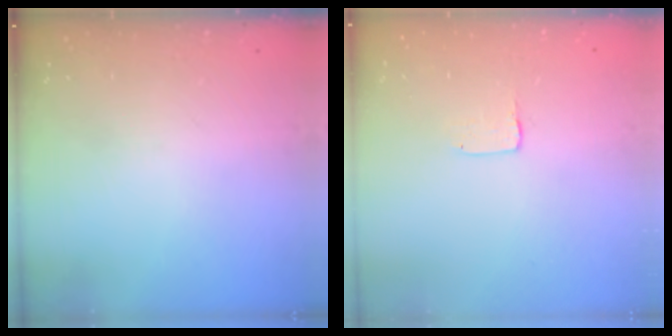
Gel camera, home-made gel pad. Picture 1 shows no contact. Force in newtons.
{"total": 1.3, "press": 1.2, "slide": 0.1}